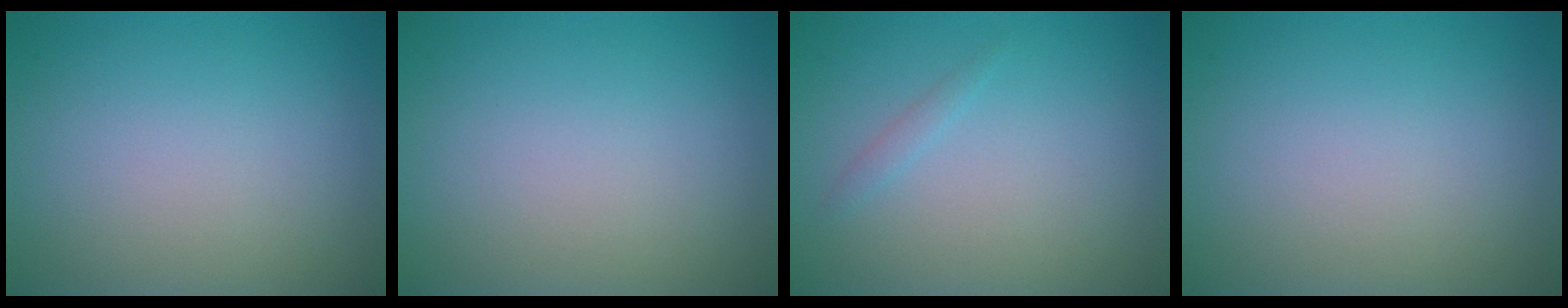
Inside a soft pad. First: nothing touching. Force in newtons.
{"total": 0.0}
{"total": 0.7, "press": 0.7, "slide": 0.0}
{"total": 0.0}